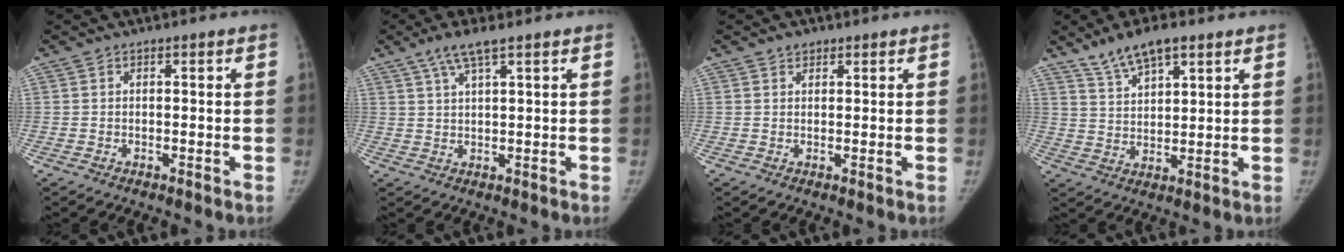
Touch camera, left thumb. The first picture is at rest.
{"total": 4.9, "force": [3.2, 0.8, 3.7], "torque": [-0.080, -0.002, 0.066]}
{"total": 1.6, "force": [1.1, 1.1, 0.4], "torque": [0.005, -0.005, 0.014]}
{"total": 8.4, "force": [5.9, 3.0, 5.1], "torque": [-0.078, -0.022, 0.111]}